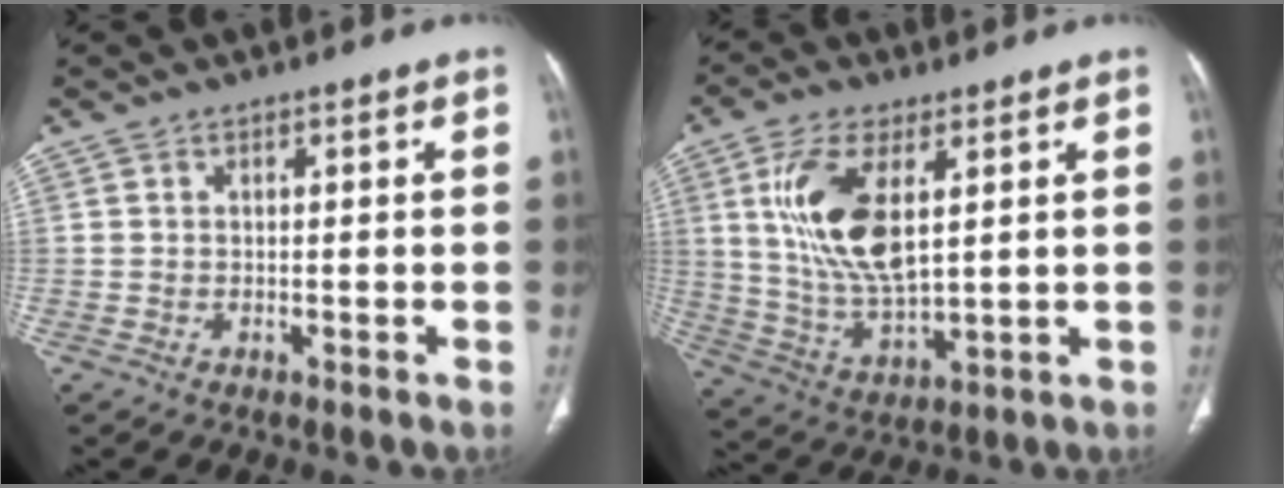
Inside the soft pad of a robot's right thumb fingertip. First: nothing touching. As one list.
[{"total": 14.8, "force": [4.1, 6.6, 12.6], "torque": [-0.253, -0.020, 0.089]}]